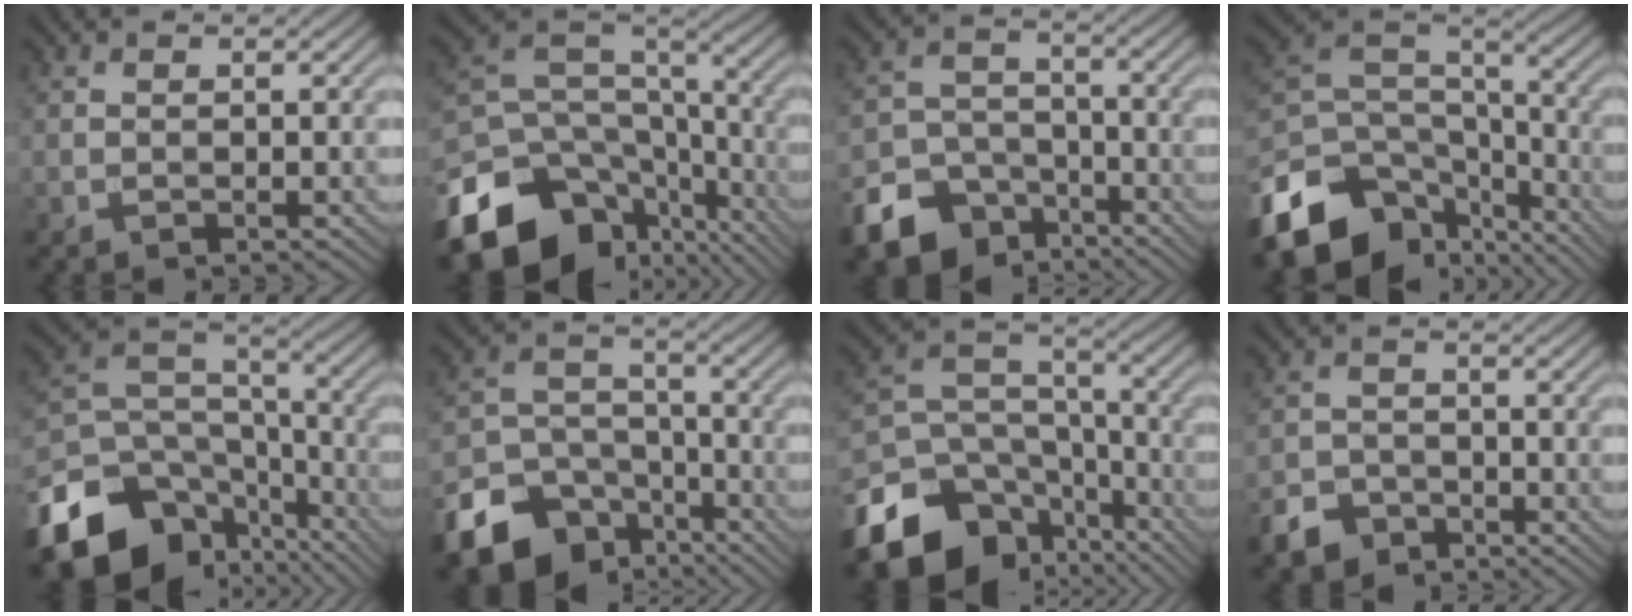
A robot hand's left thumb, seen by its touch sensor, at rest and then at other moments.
{"total": 17.3, "force": [-9.4, 11.8, 8.5], "torque": [-0.218, -0.039, -0.136]}
{"total": 11.1, "force": [-7.1, 7.3, 4.2], "torque": [-0.098, -0.026, -0.127]}
{"total": 15.5, "force": [-9.2, 9.5, 8.0], "torque": [-0.214, -0.032, -0.154]}
{"total": 16.7, "force": [-9.5, 11.2, 8.1], "torque": [-0.216, -0.042, -0.150]}
{"total": 14.0, "force": [-8.6, 9.5, 5.6], "torque": [-0.152, -0.037, -0.143]}
{"total": 15.8, "force": [-9.5, 10.4, 7.2], "torque": [-0.187, -0.034, -0.159]}
{"total": 4.7, "force": [-3.5, 2.8, 1.4], "torque": [-0.030, -0.001, -0.072]}